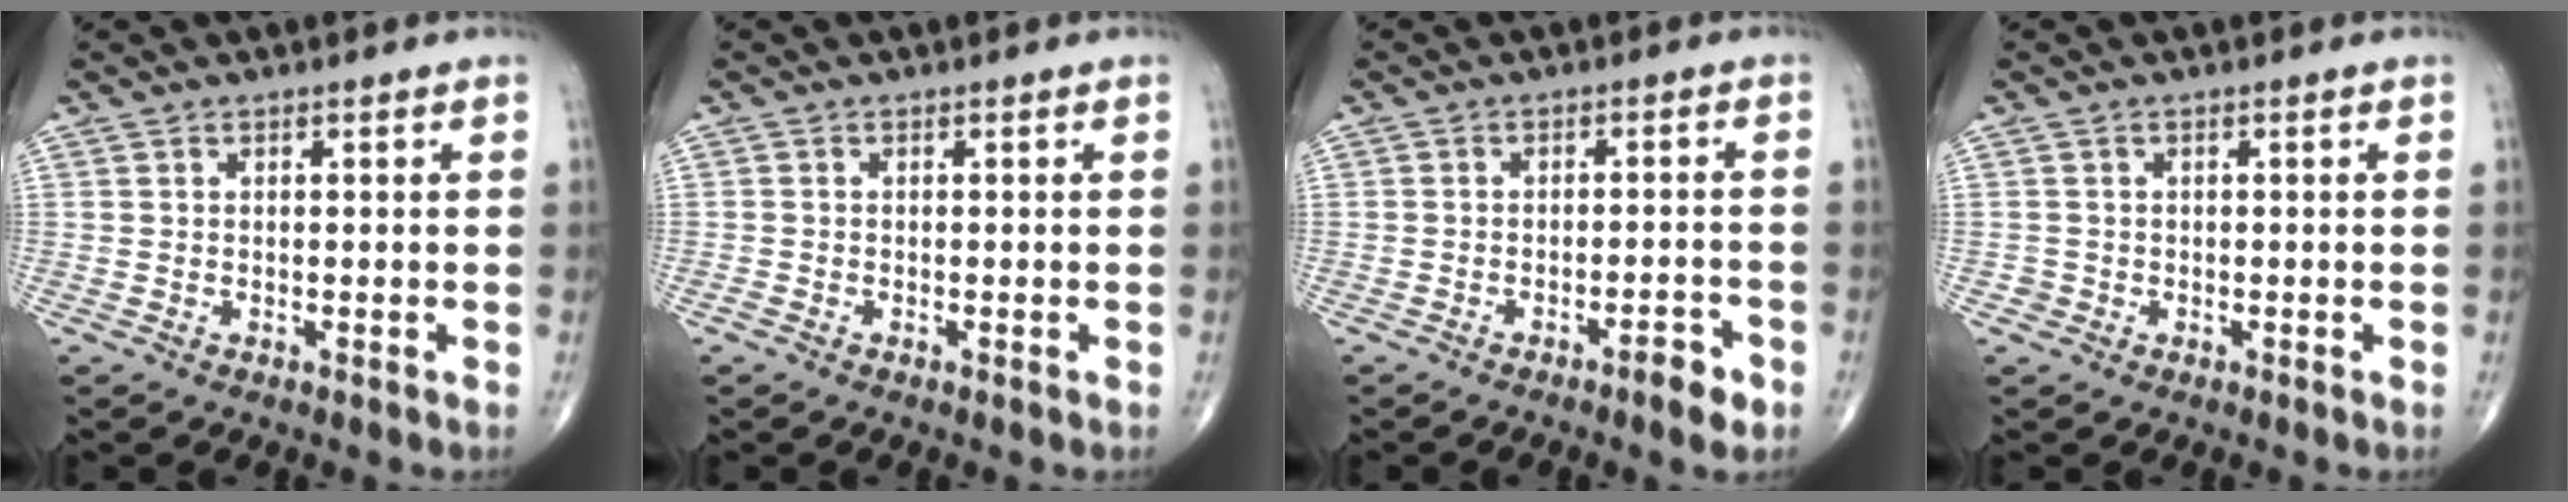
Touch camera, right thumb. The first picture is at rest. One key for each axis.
{"total": 0.8, "fx": -0.4, "fy": 0.3, "fz": 0.6, "tx": -0.014, "ty": -0.002, "tz": -0.011}
{"total": 4.2, "fx": -2.6, "fy": 1.0, "fz": 3.1, "tx": -0.043, "ty": 0.014, "tz": -0.038}
{"total": 1.0, "fx": -0.4, "fy": 1.0, "fz": -0.1, "tx": 0.011, "ty": 0.006, "tz": -0.010}